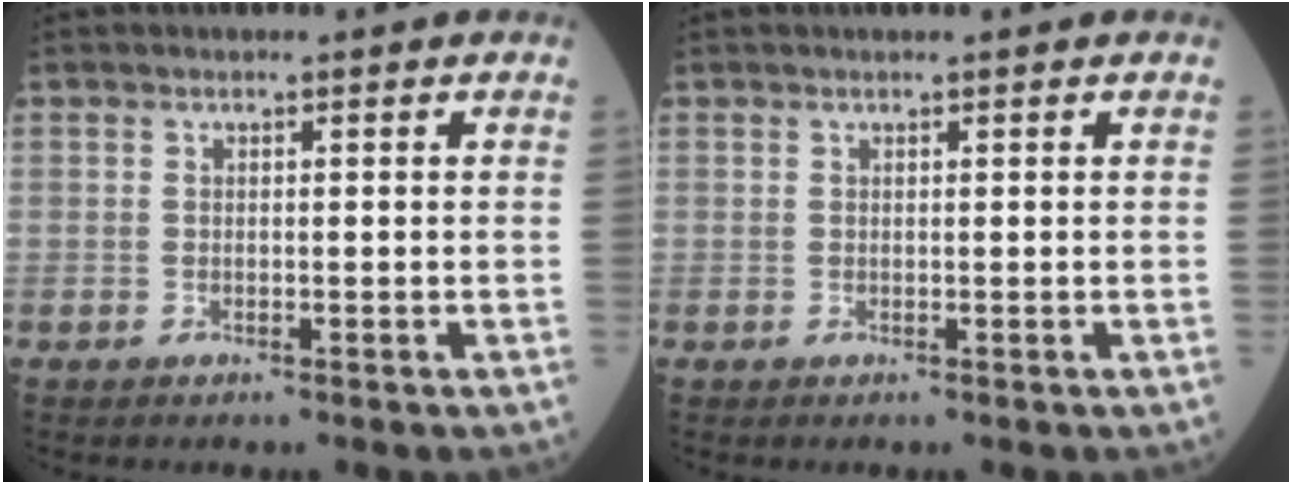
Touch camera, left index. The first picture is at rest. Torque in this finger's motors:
{"motor_torque": [-0.20, -0.17, -0.02, 0.00]}